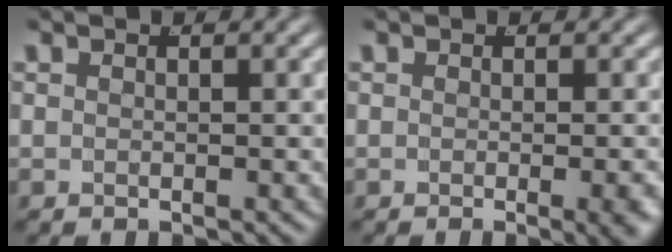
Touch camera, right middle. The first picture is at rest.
{"total": 1.7, "force": [-0.5, -0.2, 1.6], "torque": [-0.019, 0.000, -0.009]}